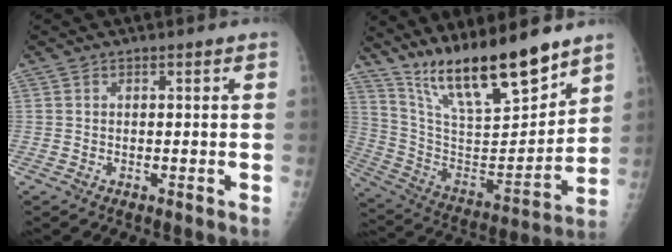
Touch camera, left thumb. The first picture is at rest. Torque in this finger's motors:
{"motor_torque": [0.58, 0.56, 1.44, -1.33, 0.11]}